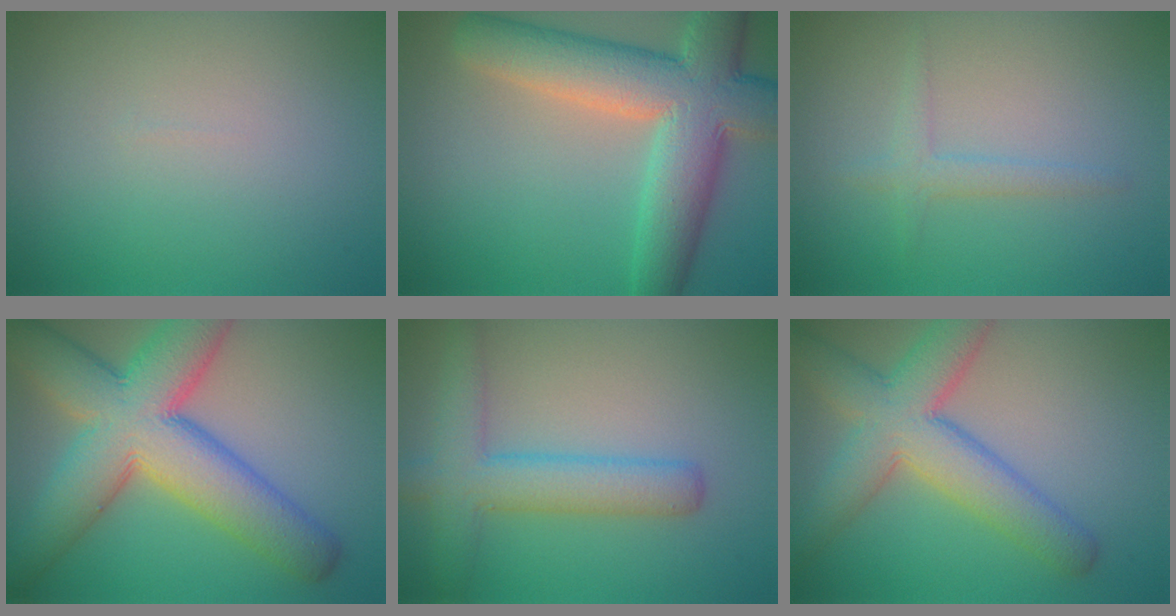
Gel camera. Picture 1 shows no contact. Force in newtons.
{"total": 10.1, "press": 10.1, "slide": 0.8}
{"total": 1.5, "press": 1.5, "slide": 0.0}
{"total": 11.7, "press": 11.7, "slide": 0.5}
{"total": 4.6, "press": 4.6, "slide": 0.2}
{"total": 7.2, "press": 7.2, "slide": 0.3}